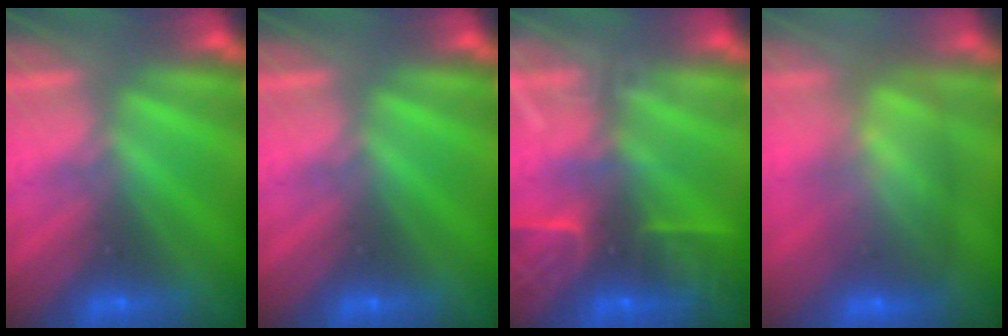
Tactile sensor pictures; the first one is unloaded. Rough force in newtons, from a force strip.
{"total": 0.0}
{"total": 8.3}
{"total": 6.5}